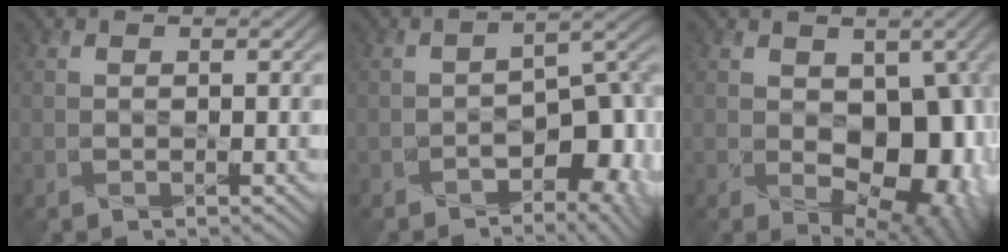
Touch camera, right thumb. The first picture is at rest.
{"total": 10.1, "force": [-4.3, 5.2, 7.5], "torque": [-0.079, -0.013, -0.064]}
{"total": 11.4, "force": [-1.1, 7.1, 8.8], "torque": [-0.122, -0.023, -0.003]}